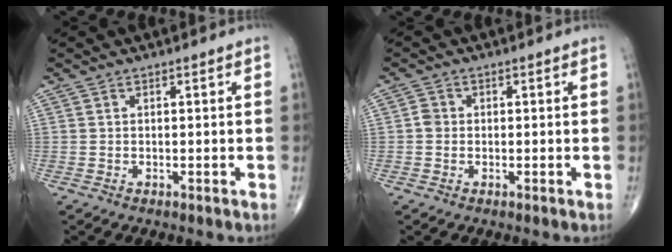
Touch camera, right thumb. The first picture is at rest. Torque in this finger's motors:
{"motor_torque": [0.04, 0.02, 0.33, 0.12, -0.01]}